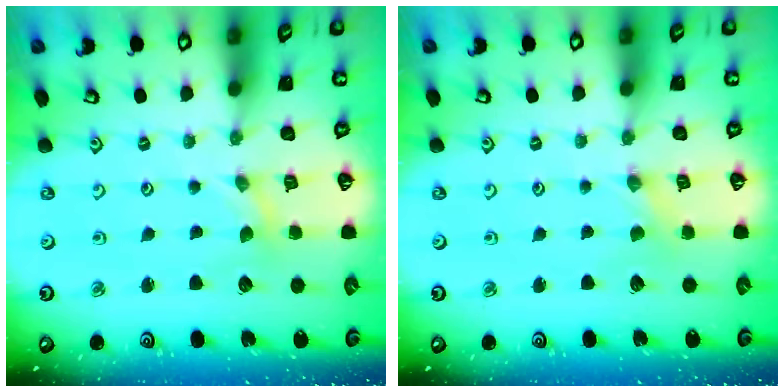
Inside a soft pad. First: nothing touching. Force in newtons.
{"total": 0.5, "press": 0.5, "slide": 0.1}